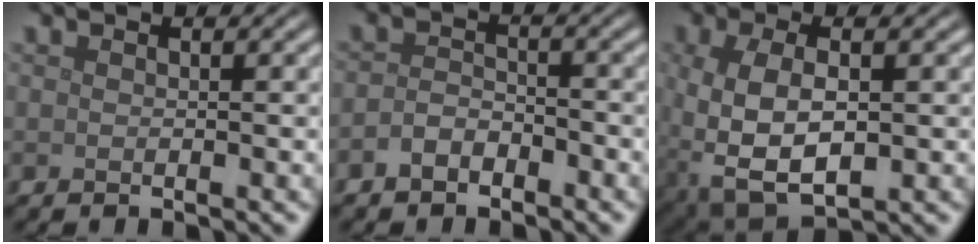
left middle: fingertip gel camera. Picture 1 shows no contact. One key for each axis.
{"total": 2.0, "fx": -1.3, "fy": 1.2, "fz": 0.9, "tx": -0.018, "ty": 0.005, "tz": -0.031}
{"total": 7.0, "fx": -0.8, "fy": 3.9, "fz": 5.8, "tx": -0.133, "ty": -0.020, "tz": -0.003}